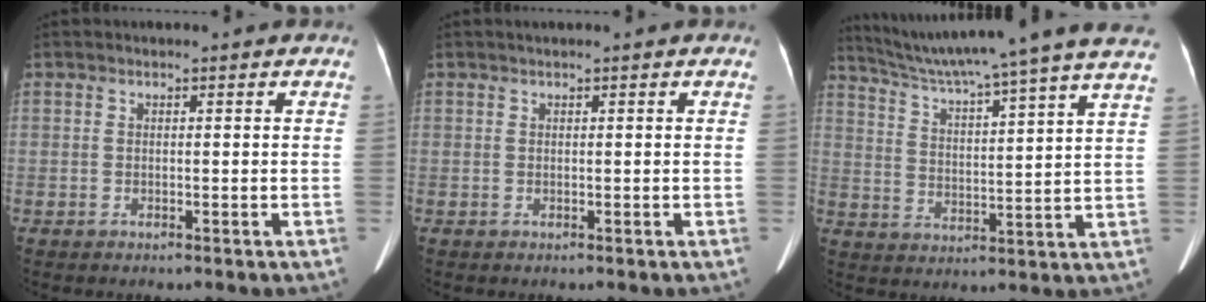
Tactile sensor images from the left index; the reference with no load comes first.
{"total": 0.7, "force": [0.6, -0.1, 0.4], "torque": [-0.007, 0.009, 0.012]}
{"total": 23.2, "force": [20.2, -1.8, 11.3], "torque": [-0.193, -0.024, 0.279]}